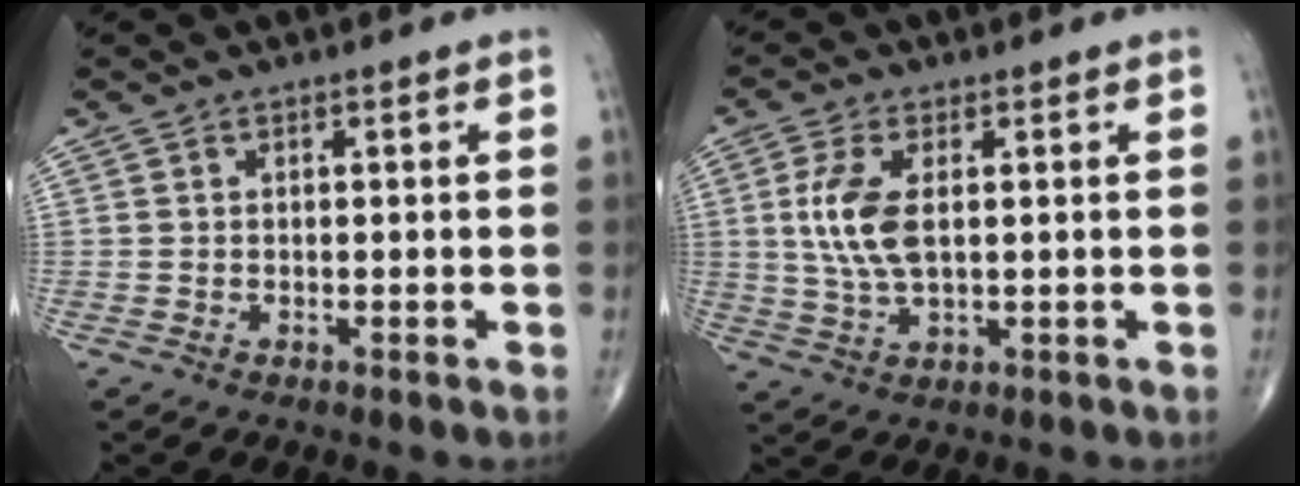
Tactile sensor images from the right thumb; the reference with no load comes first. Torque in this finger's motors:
{"motor_torque": [-0.07, 0.36, 0.89, 0.16, 0.06]}